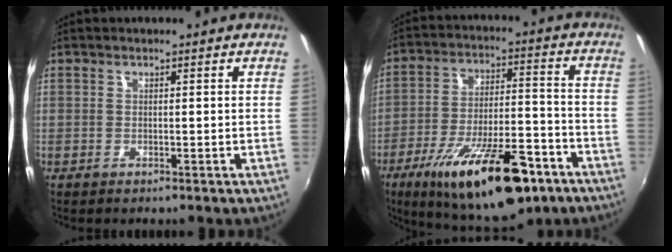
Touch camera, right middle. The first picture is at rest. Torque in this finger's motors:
{"motor_torque": [1.63, -0.51, 1.06, 0.21]}